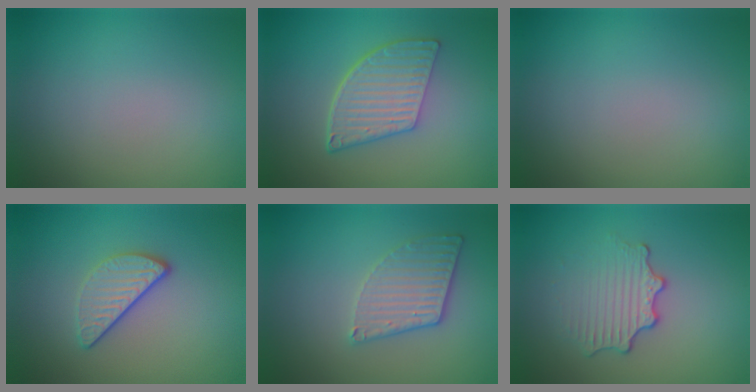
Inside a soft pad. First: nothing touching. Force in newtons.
{"total": 5.6, "press": 4.2, "slide": 3.7}
{"total": 0.0}
{"total": 2.9, "press": 2.4, "slide": 1.6}
{"total": 3.2, "press": 3.0, "slide": 0.9}
{"total": 3.2, "press": 2.5, "slide": 1.9}